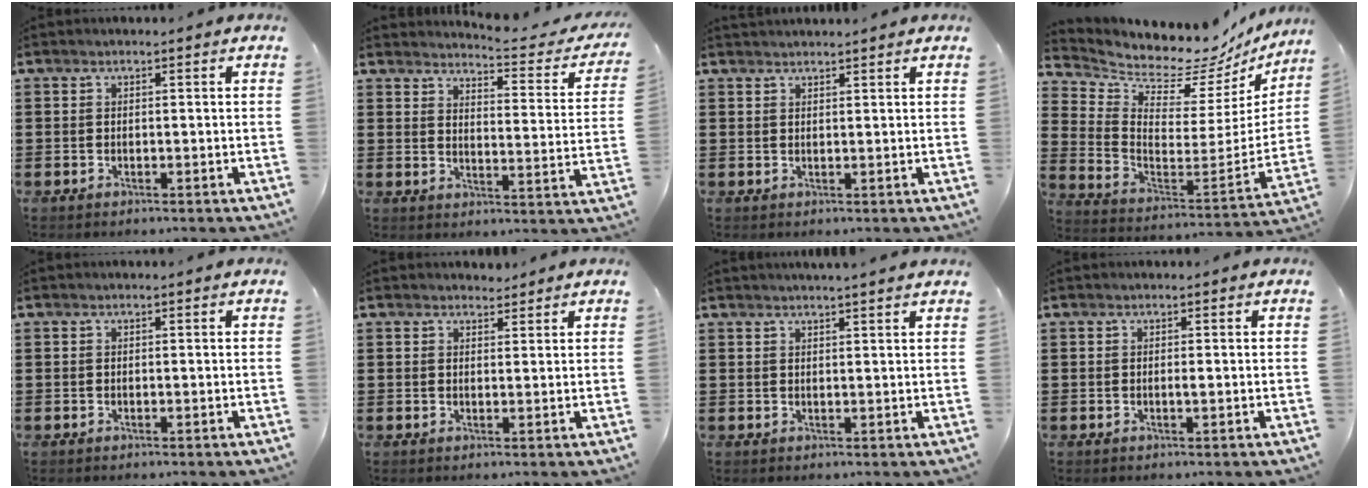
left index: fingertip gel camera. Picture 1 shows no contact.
{"total": 3.8, "force": [3.6, -0.3, 1.2], "torque": [-0.030, -0.034, 0.053]}
{"total": 1.2, "force": [1.2, 0.0, 0.1], "torque": [-0.005, -0.001, 0.024]}
{"total": 6.0, "force": [5.9, 1.1, 0.3], "torque": [-0.043, -0.075, 0.092]}
{"total": 0.0}
{"total": 1.9, "force": [1.8, 0.6, 0.1], "torque": [0.001, -0.001, 0.033]}
{"total": 1.6, "force": [1.5, -0.4, 0.3], "torque": [-0.008, -0.001, 0.029]}
{"total": 0.6, "force": [0.0, 0.0, 0.6], "torque": [-0.011, -0.002, 0.000]}